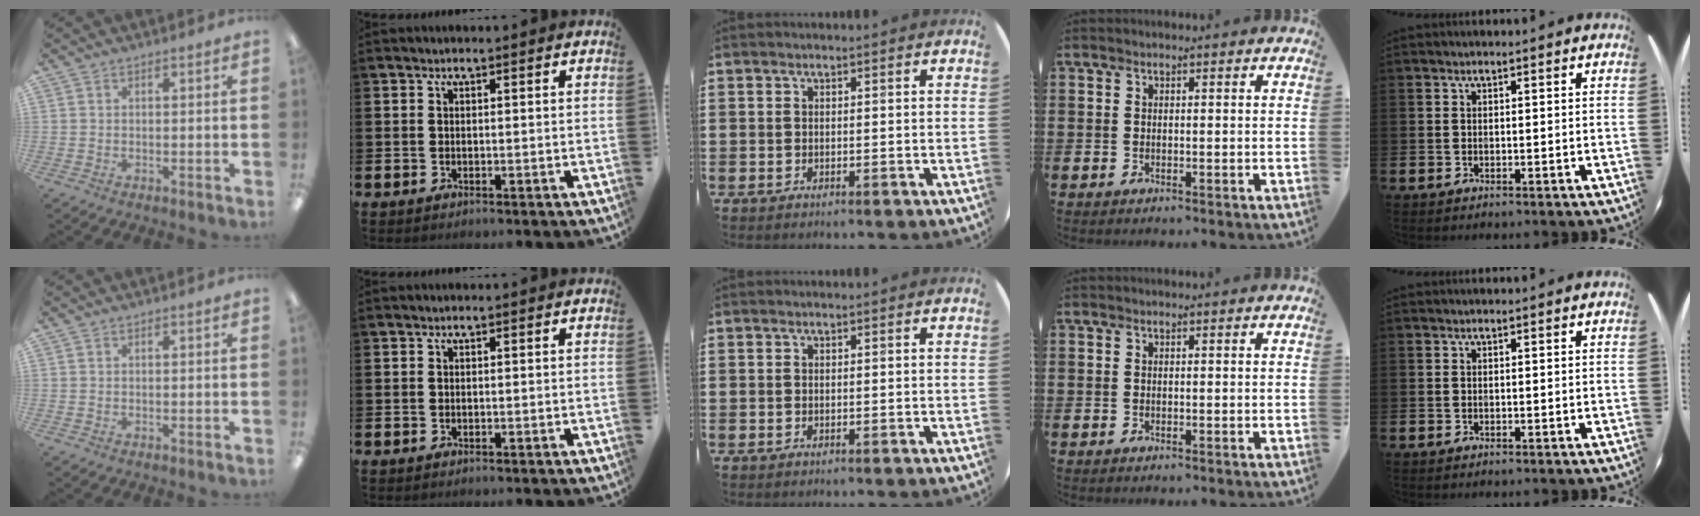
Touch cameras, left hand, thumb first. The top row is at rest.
{}